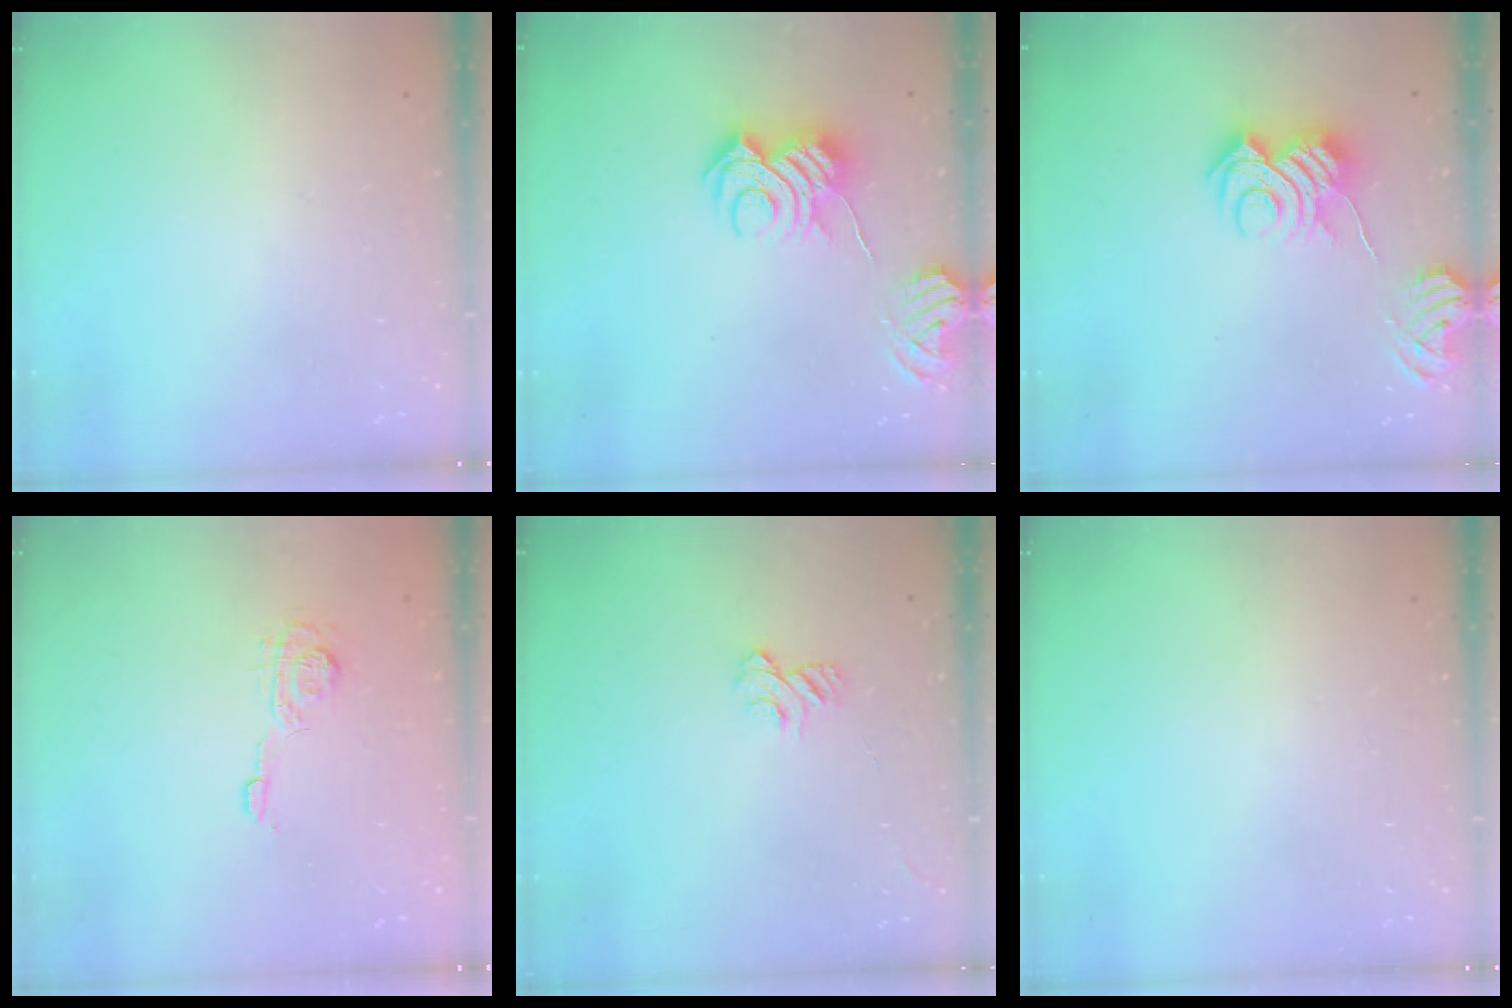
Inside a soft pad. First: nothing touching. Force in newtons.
{"total": 9.0, "press": 9.0, "slide": 1.0}
{"total": 9.0, "press": 9.0, "slide": 1.0}
{"total": 8.1, "press": 8.1, "slide": 0.7}
{"total": 5.3, "press": 5.3, "slide": 0.5}
{"total": 0.0}